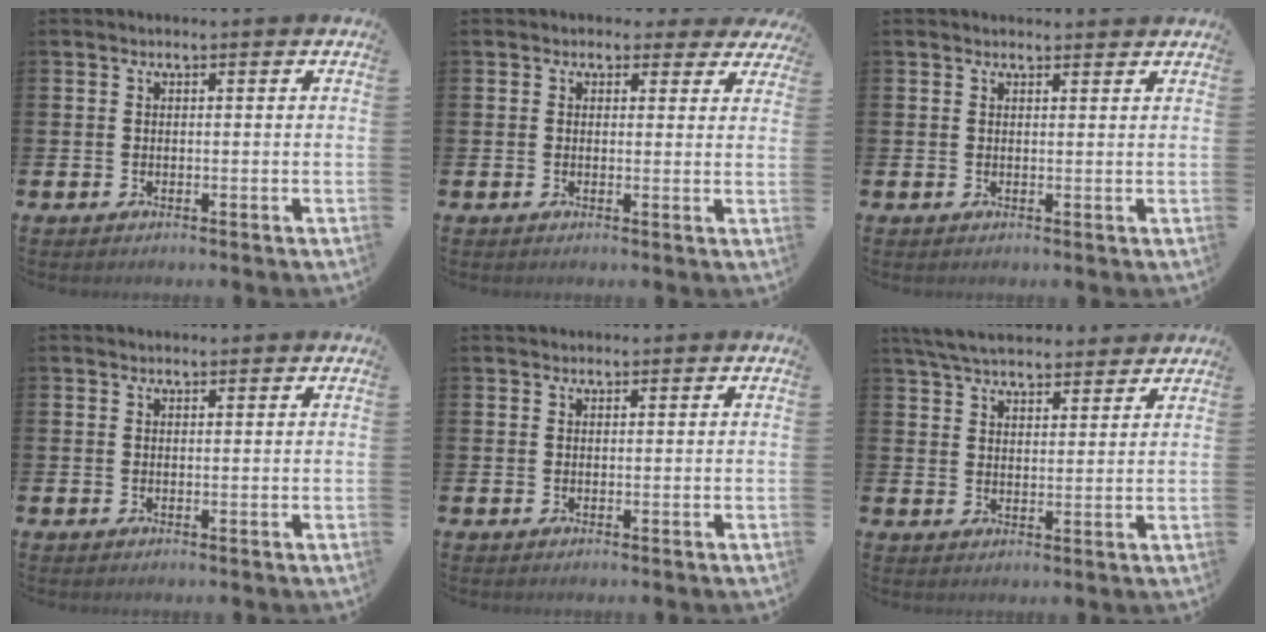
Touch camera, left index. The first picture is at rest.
{"total": 2.0, "force": [1.5, 1.3, 0.2], "torque": [0.006, -0.003, 0.021]}
{"total": 1.2, "force": [1.2, 0.2, 0.0], "torque": [0.008, -0.005, 0.019]}
{"total": 0.7, "force": [0.7, 0.2, 0.1], "torque": [0.008, -0.002, 0.011]}
{"total": 0.9, "force": [0.8, 0.3, 0.0], "torque": [0.008, -0.001, 0.014]}
{"total": 5.7, "force": [5.5, 1.2, 1.2], "torque": [-0.040, -0.023, 0.099]}